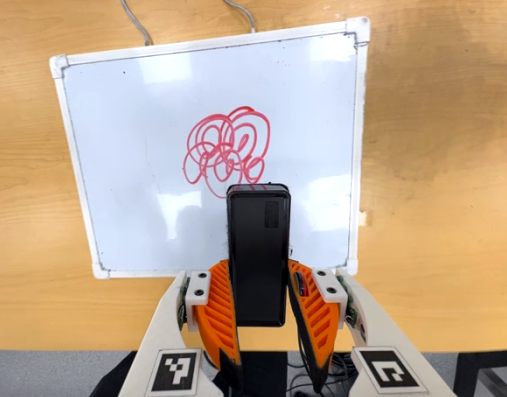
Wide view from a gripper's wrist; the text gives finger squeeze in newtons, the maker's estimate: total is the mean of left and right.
{"total": 4.9, "left": 3.4, "right": 6.5}